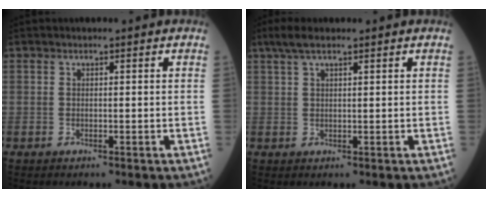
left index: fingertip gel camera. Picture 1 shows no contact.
{"total": 3.4, "force": [2.4, 0.6, 2.4], "torque": [-0.055, 0.014, 0.049]}